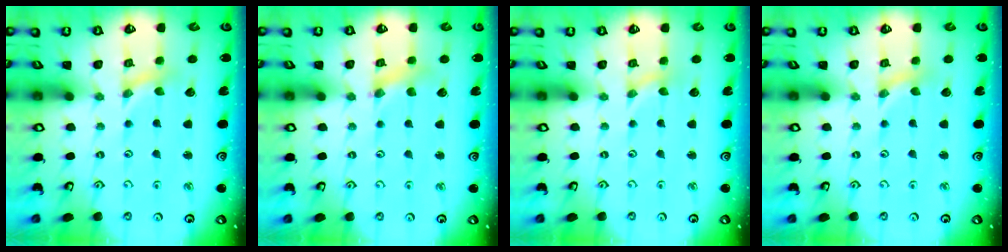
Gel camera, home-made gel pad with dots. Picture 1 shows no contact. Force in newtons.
{"total": 2.8, "press": 2.8, "slide": 0.4}
{"total": 0.0}
{"total": 0.0}